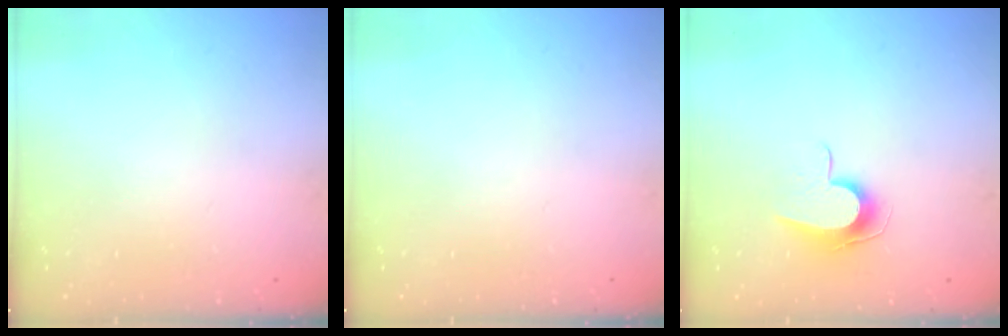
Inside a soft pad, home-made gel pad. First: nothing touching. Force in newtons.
{"total": 0.0}
{"total": 8.4, "press": 8.3, "slide": 0.7}